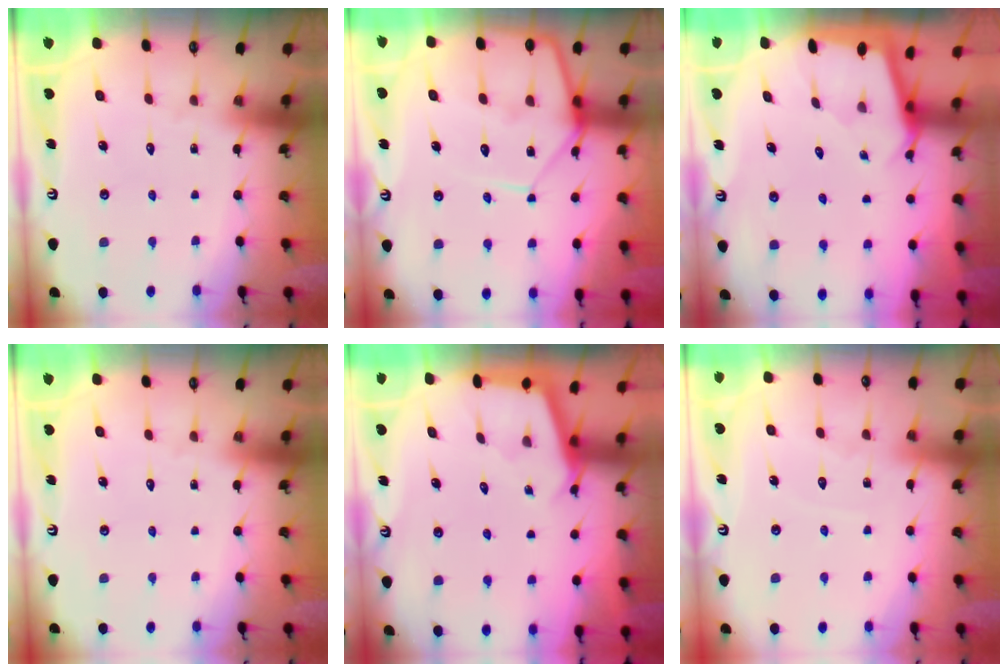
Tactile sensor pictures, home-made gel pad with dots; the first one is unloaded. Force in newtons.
{"total": 11.0, "press": 11.0, "slide": 1.0}
{"total": 1.6, "press": 1.6, "slide": 0.2}
{"total": 0.0}
{"total": 2.9, "press": 2.9, "slide": 0.3}
{"total": 5.8, "press": 5.8, "slide": 0.6}